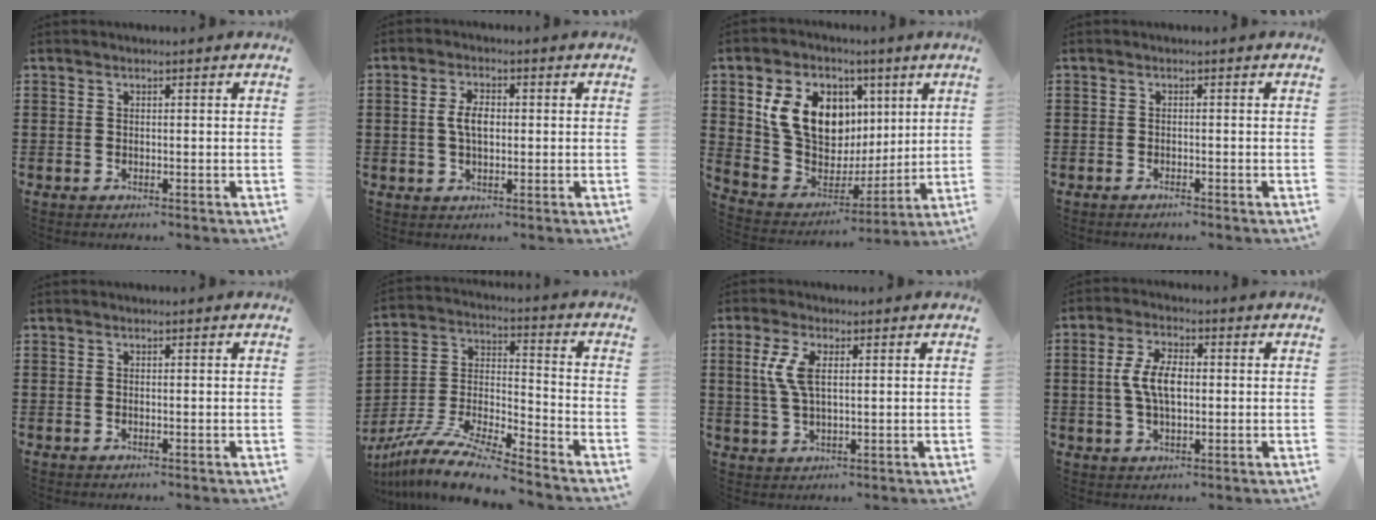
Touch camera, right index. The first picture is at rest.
{"total": 3.9, "force": [0.1, 2.0, 3.3], "torque": [-0.072, 0.004, -0.003]}
{"total": 13.2, "force": [4.8, 9.8, 7.3], "torque": [-0.170, 0.000, 0.094]}
{"total": 0.8, "force": [-0.7, 0.0, 0.3], "torque": [-0.009, -0.006, -0.013]}
{"total": 0.0}
{"total": 10.8, "force": [-10.0, 0.6, 4.2], "torque": [-0.089, 0.010, -0.204]}
{"total": 5.6, "force": [1.3, 2.3, 4.9], "torque": [-0.118, 0.003, 0.017]}
{"total": 6.4, "force": [0.1, 3.0, 5.7], "torque": [-0.129, 0.003, -0.007]}